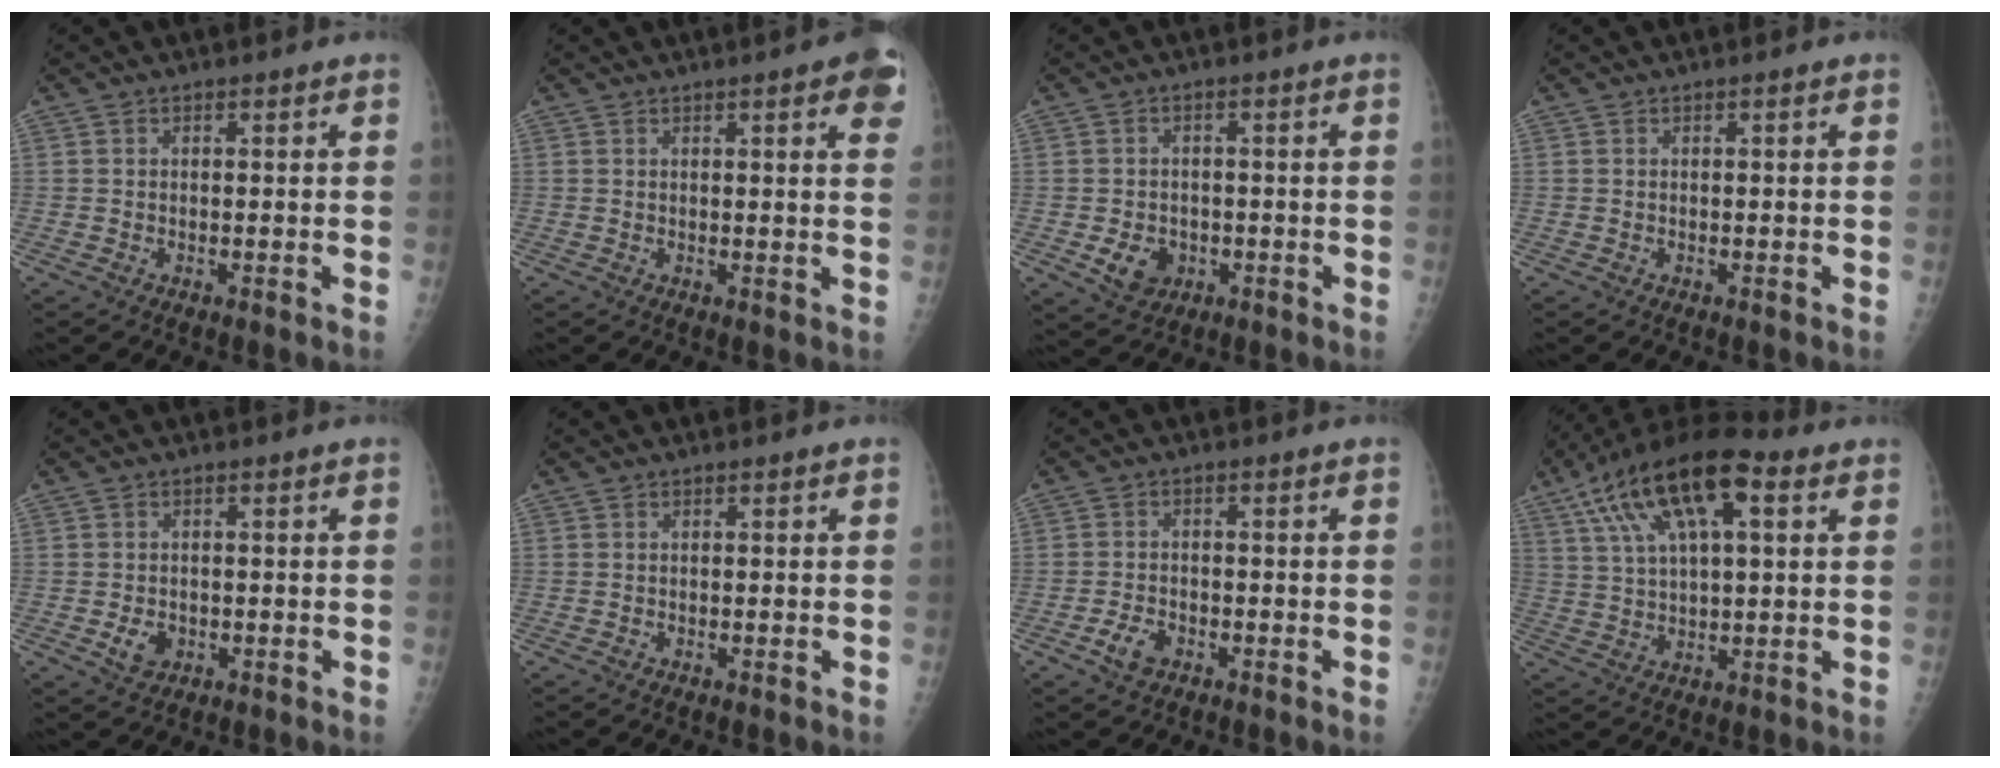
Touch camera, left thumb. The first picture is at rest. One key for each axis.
{"total": 11.3, "fx": 6.0, "fy": 1.9, "fz": 9.4, "tx": -0.092, "ty": -0.014, "tz": 0.060}
{"total": 5.4, "fx": -1.5, "fy": 4.4, "fz": 2.8, "tx": -0.029, "ty": 0.003, "tz": -0.015}
{"total": 0.0}
{"total": 3.4, "fx": -0.8, "fy": 2.7, "fz": 2.0, "tx": -0.023, "ty": 0.001, "tz": -0.006}
{"total": 0.0}
{"total": 3.8, "fx": -1.9, "fy": 2.5, "fz": 2.2, "tx": -0.035, "ty": 0.009, "tz": -0.033}
{"total": 18.3, "fx": 8.0, "fy": 7.5, "fz": 14.6, "tx": -0.261, "ty": 0.011, "tz": 0.140}